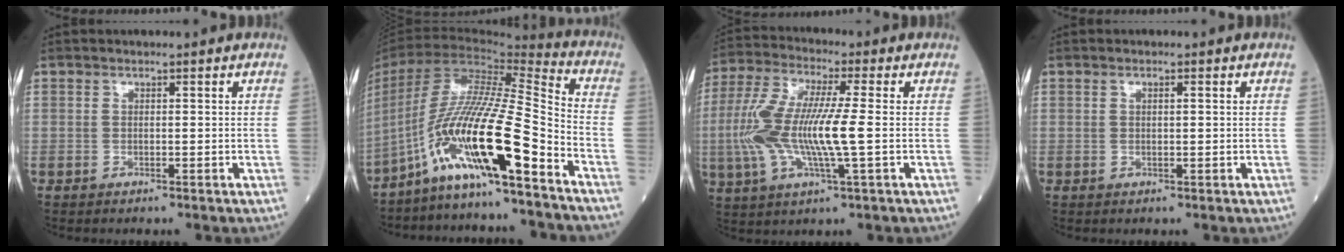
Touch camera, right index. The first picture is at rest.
{"total": 20.6, "force": [-11.8, 1.3, 16.9], "torque": [-0.350, -0.013, -0.218]}
{"total": 13.3, "force": [-1.2, 1.9, 13.1], "torque": [-0.292, 0.001, -0.027]}
{"total": 0.9, "force": [0.3, 0.3, 0.8], "torque": [-0.022, 0.002, 0.006]}